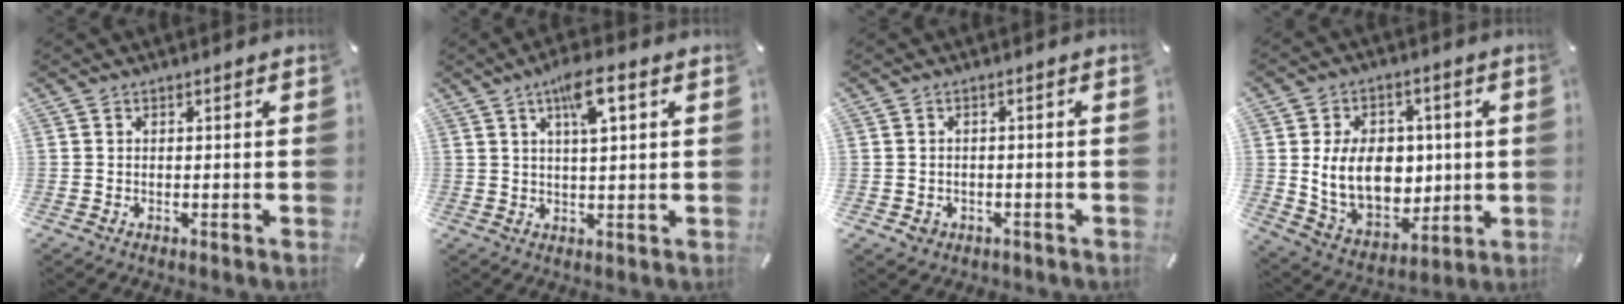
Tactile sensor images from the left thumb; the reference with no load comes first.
{"total": 8.1, "force": [3.7, 2.2, 6.8], "torque": [-0.118, -0.002, 0.058]}
{"total": 2.4, "force": [-0.9, 2.0, 0.7], "torque": [-0.013, 0.004, -0.020]}
{"total": 15.0, "force": [1.2, 11.8, 9.2], "torque": [-0.166, -0.002, 0.034]}